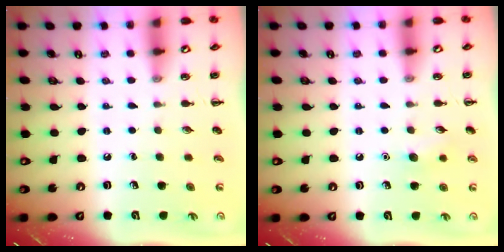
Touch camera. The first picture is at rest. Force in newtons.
{"total": 5.8, "press": 5.6, "slide": 1.5}